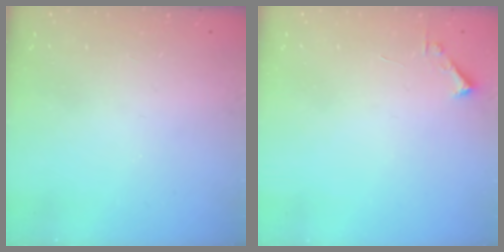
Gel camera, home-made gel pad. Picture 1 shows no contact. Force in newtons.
{"total": 1.7, "press": 1.7, "slide": 0.2}